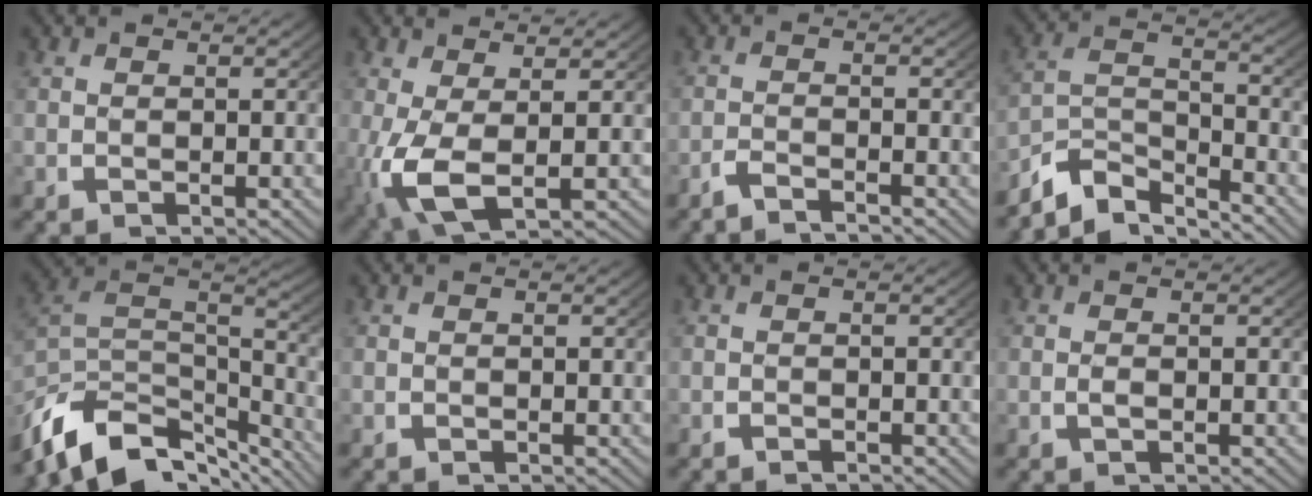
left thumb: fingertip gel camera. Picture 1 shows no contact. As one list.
[{"total": 6.9, "force": [-0.5, 3.8, 5.8], "torque": [-0.151, -0.033, 0.010]}, {"total": 2.0, "force": [-1.9, 0.3, 0.5], "torque": [-0.008, 0.002, -0.043]}, {"total": 7.6, "force": [-5.0, 4.4, 3.8], "torque": [-0.082, -0.024, -0.084]}, {"total": 11.9, "force": [-5.5, 7.1, 7.7], "torque": [-0.169, -0.035, -0.077]}, {"total": 0.0}, {"total": 0.6, "force": [-0.6, 0.0, 0.1], "torque": [0.003, 0.000, -0.014]}, {"total": 0.5, "force": [-0.2, 0.2, 0.5], "torque": [-0.011, -0.001, -0.002]}]